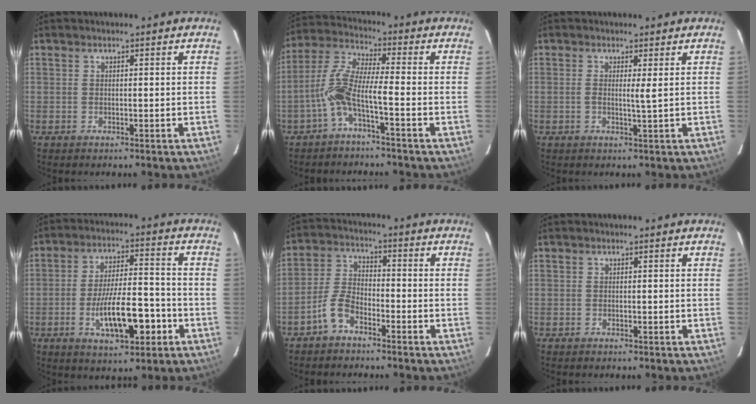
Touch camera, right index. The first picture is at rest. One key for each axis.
{"total": 7.5, "fx": -3.2, "fy": 0.3, "fz": 6.8, "tx": -0.153, "ty": 0.022, "tz": -0.070}
{"total": 1.6, "fx": 0.3, "fy": -0.3, "fz": 1.5, "tx": -0.027, "ty": -0.002, "tz": 0.003}
{"total": 11.9, "fx": -4.2, "fy": 3.5, "fz": 10.6, "tx": -0.188, "ty": 0.005, "tz": -0.066}
{"total": 5.3, "fx": -3.5, "fy": 2.4, "fz": 3.2, "tx": -0.079, "ty": 0.011, "tz": -0.073}
{"total": 0.0}